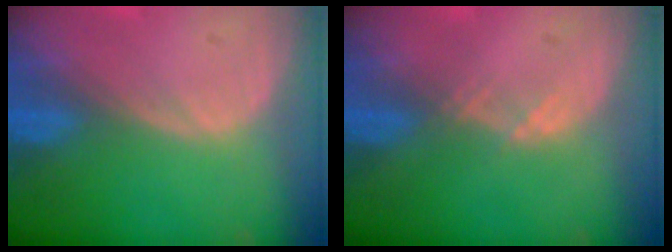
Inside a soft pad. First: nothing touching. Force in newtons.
{"total": 1.3, "press": 1.1, "slide": 0.7}